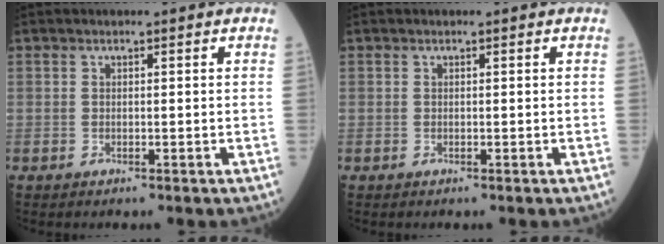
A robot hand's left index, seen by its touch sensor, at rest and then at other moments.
{"total": 0.0}